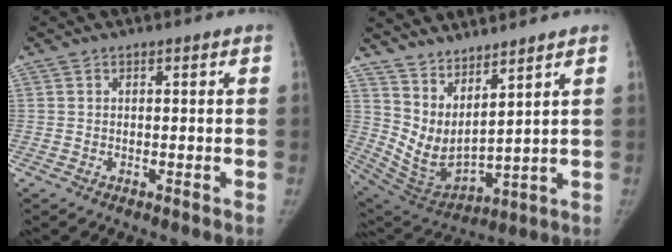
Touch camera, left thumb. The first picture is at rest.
{"total": 11.6, "force": [7.9, 3.2, 7.9], "torque": [-0.138, -0.057, 0.177]}